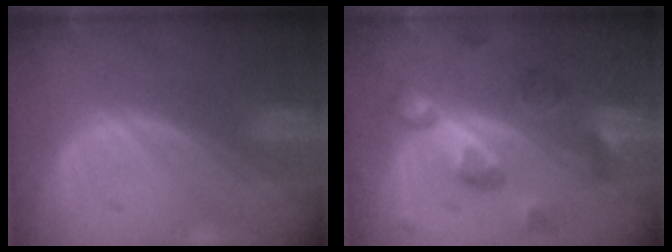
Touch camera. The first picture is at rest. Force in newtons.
{"total": 8.8, "press": 8.5, "slide": 2.4}